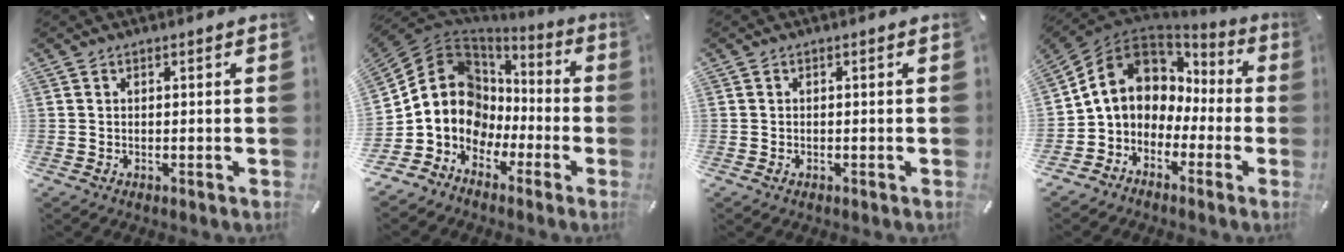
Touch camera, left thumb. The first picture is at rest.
{"total": 12.6, "force": [-1.4, 11.8, 4.0], "torque": [-0.107, -0.021, -0.021]}
{"total": 0.8, "force": [-0.4, 0.5, 0.5], "torque": [-0.009, -0.001, -0.007]}
{"total": 10.6, "force": [1.2, 9.3, 4.9], "torque": [-0.119, -0.006, 0.019]}